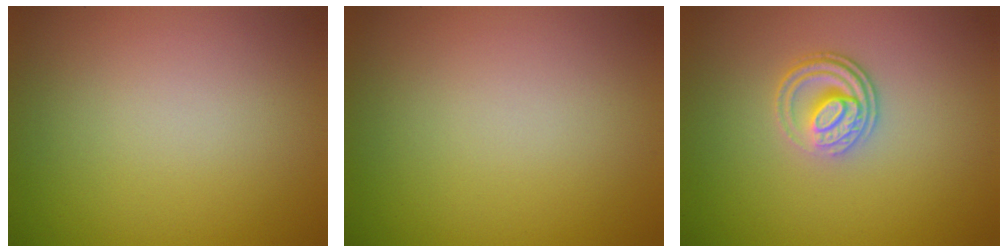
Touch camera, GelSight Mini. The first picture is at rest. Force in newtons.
{"total": 0.0}
{"total": 3.0, "press": 2.4, "slide": 1.8}